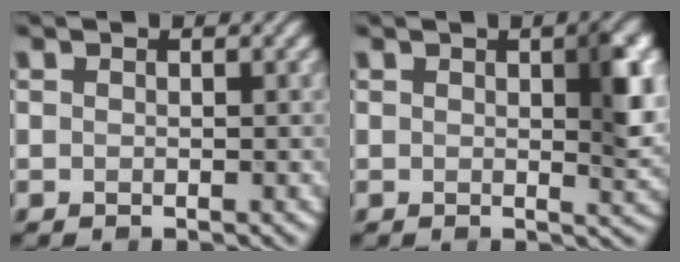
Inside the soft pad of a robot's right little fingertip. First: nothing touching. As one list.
[{"total": 4.3, "force": [1.0, 1.1, 4.0], "torque": [-0.053, -0.002, 0.018]}]